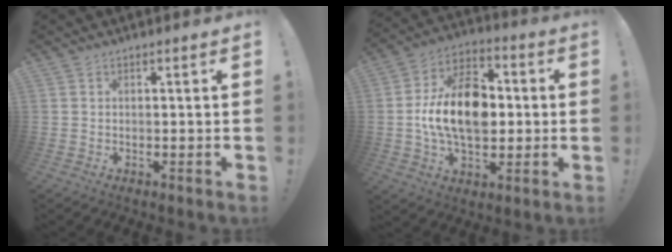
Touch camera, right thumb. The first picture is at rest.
{"total": 18.7, "force": [-0.3, 12.4, 14.0], "torque": [-0.250, 0.013, 0.000]}